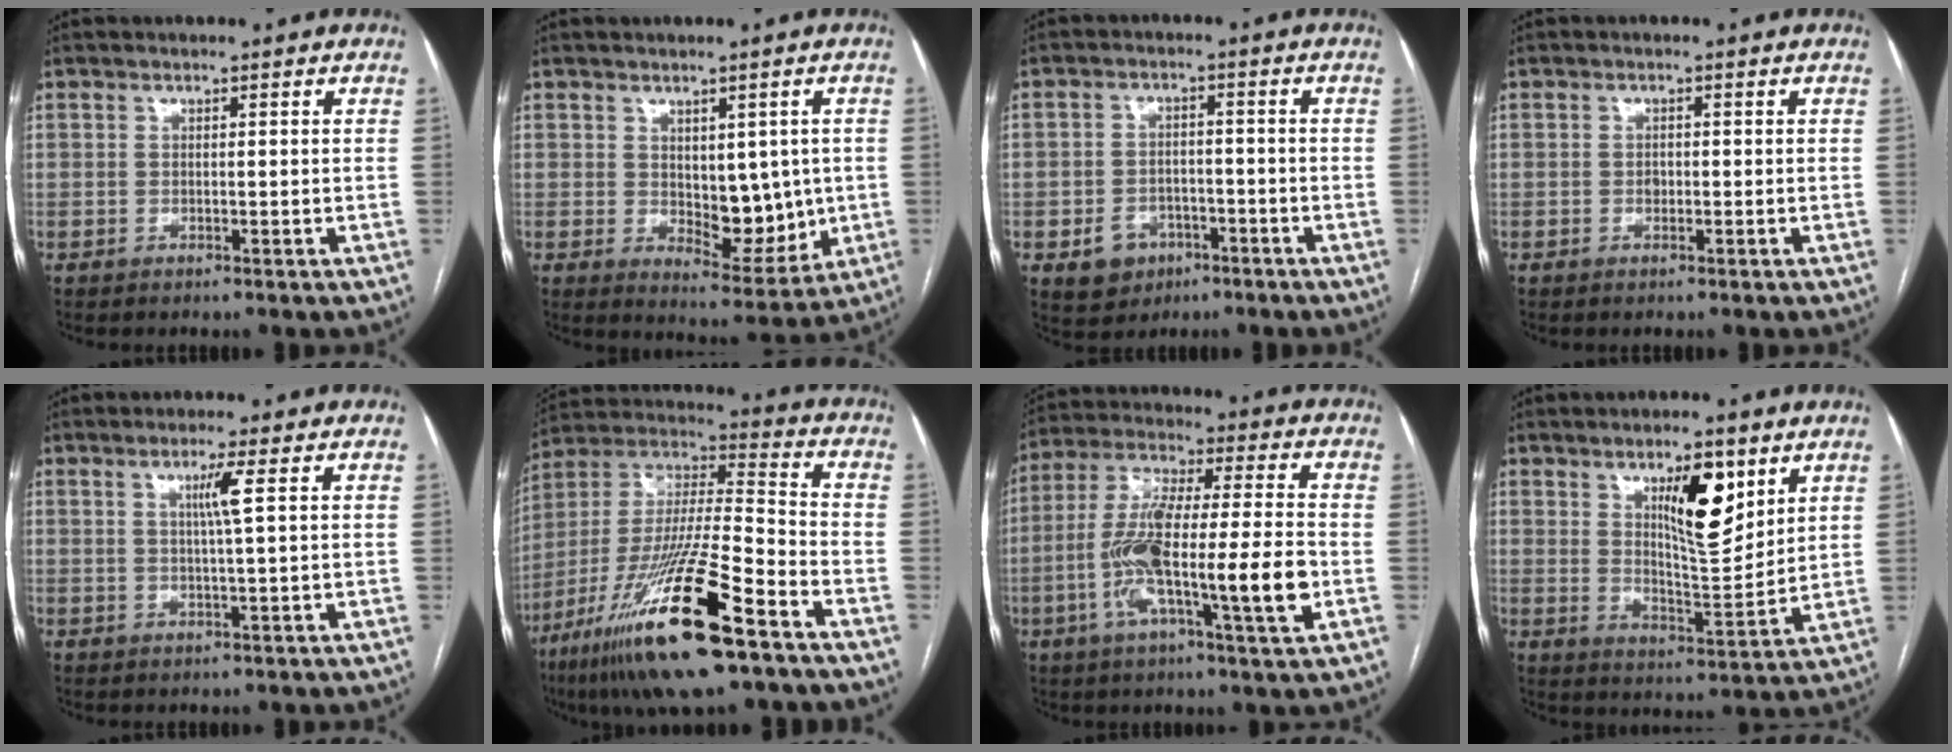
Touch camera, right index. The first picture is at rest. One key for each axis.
{"total": 8.1, "fx": 0.2, "fy": 4.3, "fz": 6.9, "tx": -0.085, "ty": -0.005, "tz": 0.022}
{"total": 5.9, "fx": -2.8, "fy": 4.8, "fz": 2.1, "tx": -0.036, "ty": 0.006, "tz": -0.035}
{"total": 0.8, "fx": -0.2, "fy": 0.6, "fz": 0.5, "tx": -0.007, "ty": 0.003, "tz": -0.004}
{"total": 3.3, "fx": 0.9, "fy": -0.8, "fz": 3.0, "tx": -0.058, "ty": -0.001, "tz": 0.017}
{"total": 23.8, "fx": -13.4, "fy": 2.7, "fz": 19.5, "tx": -0.388, "ty": -0.045, "tz": -0.243}
{"total": 17.3, "fx": -4.2, "fy": 1.6, "fz": 16.7, "tx": -0.315, "ty": 0.000, "tz": -0.074}
{"total": 10.2, "fx": 5.0, "fy": 2.7, "fz": 8.5, "tx": -0.141, "ty": -0.006, "tz": 0.087}